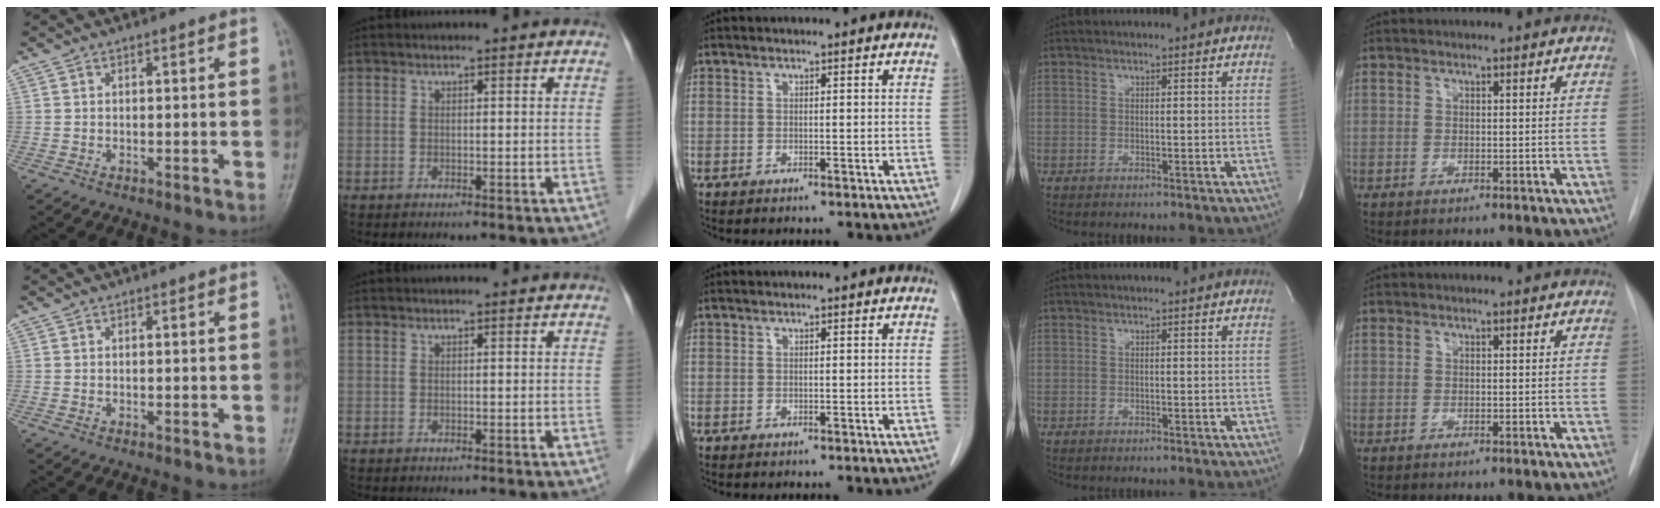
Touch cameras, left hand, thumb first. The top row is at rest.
{}